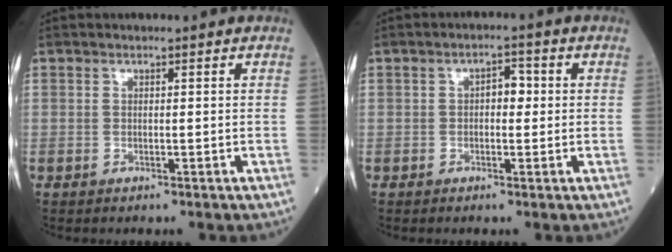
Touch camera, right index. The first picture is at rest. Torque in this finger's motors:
{"motor_torque": [0.40, 0.02, 0.21, 0.04]}